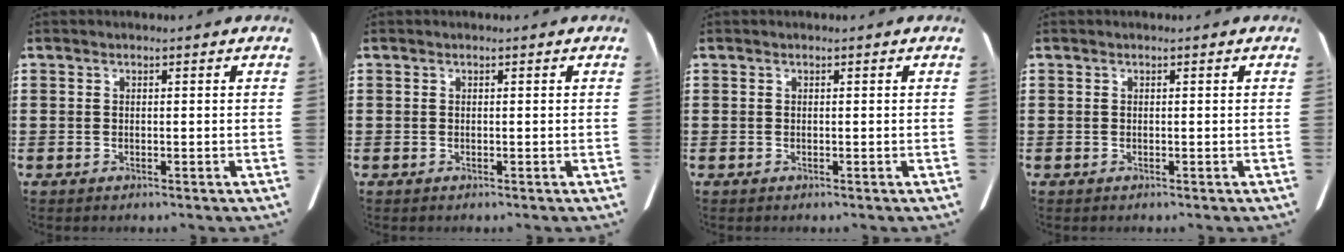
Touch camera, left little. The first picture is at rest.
{"total": 0.0}
{"total": 0.0}
{"total": 0.0}